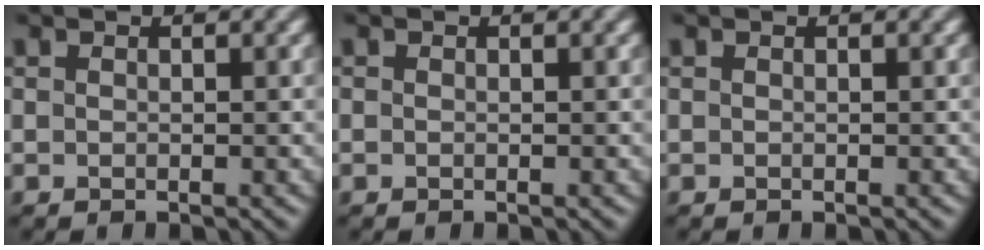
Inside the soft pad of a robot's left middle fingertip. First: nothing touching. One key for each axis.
{"total": 0.0}
{"total": 0.0}